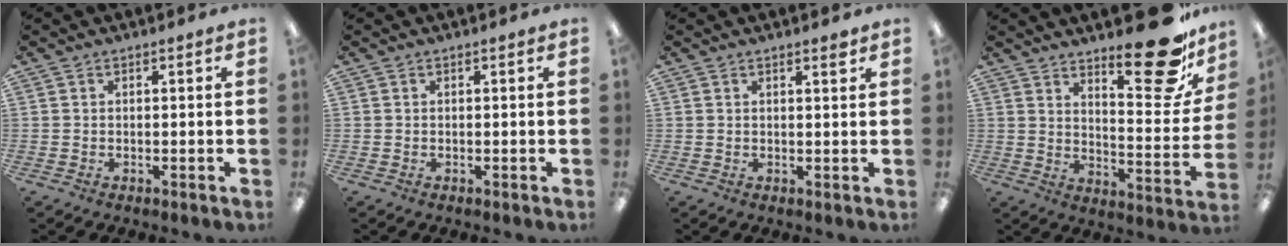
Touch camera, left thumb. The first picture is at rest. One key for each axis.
{"total": 0.0}
{"total": 1.6, "fx": 1.4, "fy": 0.2, "fz": 0.8, "tx": -0.010, "ty": -0.005, "tz": 0.023}
{"total": 21.0, "fx": 14.7, "fy": 7.0, "fz": 13.3, "tx": -0.161, "ty": -0.104, "tz": 0.233}